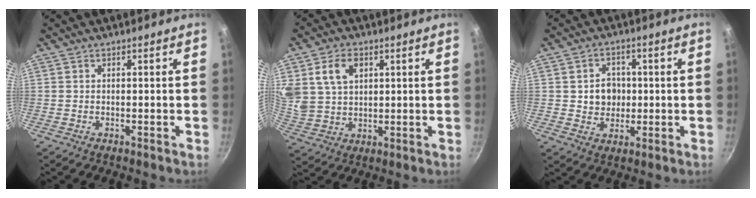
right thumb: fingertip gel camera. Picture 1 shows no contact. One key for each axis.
{"total": 9.8, "fx": 3.6, "fy": 7.0, "fz": 5.9, "tx": -0.096, "ty": -0.011, "tz": 0.076}
{"total": 6.2, "fx": 0.3, "fy": 5.4, "fz": 3.0, "tx": -0.020, "ty": 0.003, "tz": 0.006}